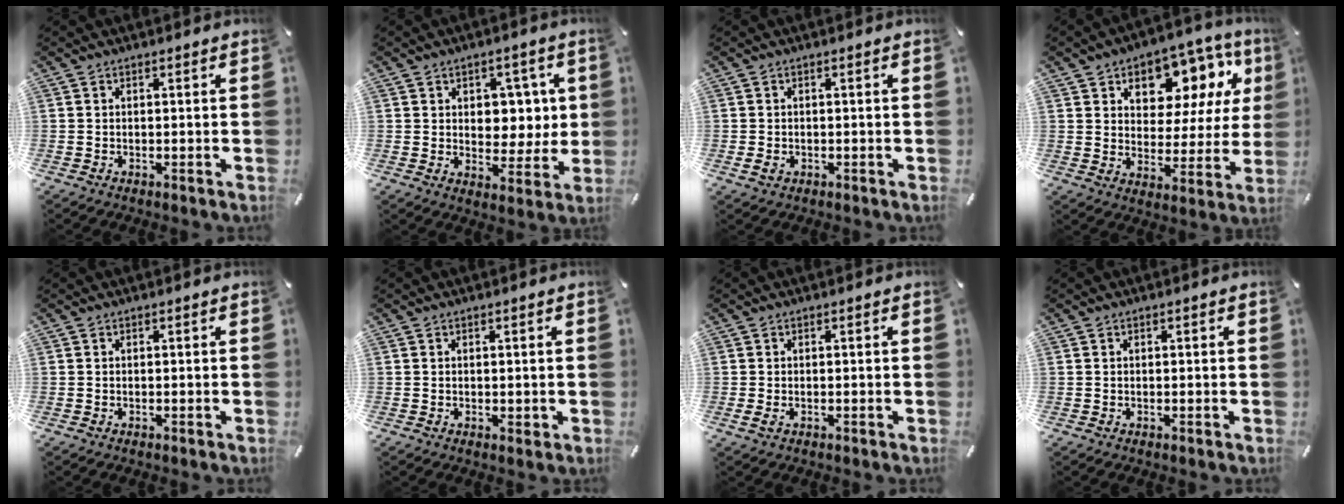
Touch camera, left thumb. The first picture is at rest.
{"total": 7.5, "force": [2.2, 6.2, 3.7], "torque": [-0.038, -0.007, 0.035]}
{"total": 1.6, "force": [-0.6, 1.2, 0.9], "torque": [-0.022, 0.000, -0.012]}
{"total": 12.7, "force": [7.1, 8.7, 6.0], "torque": [-0.092, -0.048, 0.125]}
{"total": 0.0}
{"total": 0.7, "force": [0.3, 0.7, 0.2], "torque": [-0.003, 0.004, 0.004]}
{"total": 1.1, "force": [-0.2, 0.4, 0.9], "torque": [-0.015, 0.001, -0.003]}
{"total": 0.0}